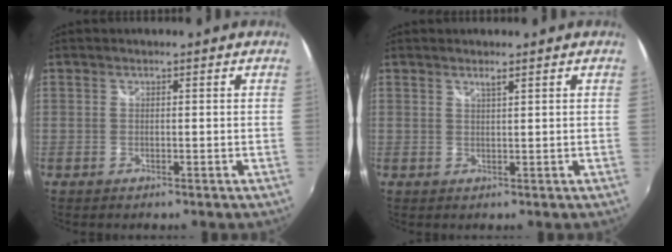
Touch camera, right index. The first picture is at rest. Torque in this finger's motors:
{"motor_torque": [-0.02, 0.02, 0.01, 0.02]}